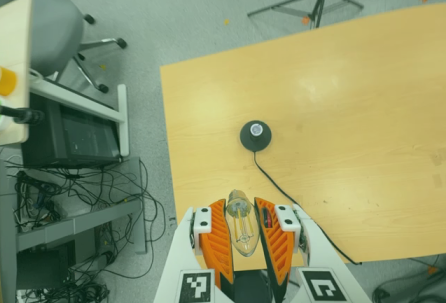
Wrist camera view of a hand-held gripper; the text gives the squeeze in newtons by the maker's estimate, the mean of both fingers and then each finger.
{"total": 22.7, "left": 24.4, "right": 21.0}